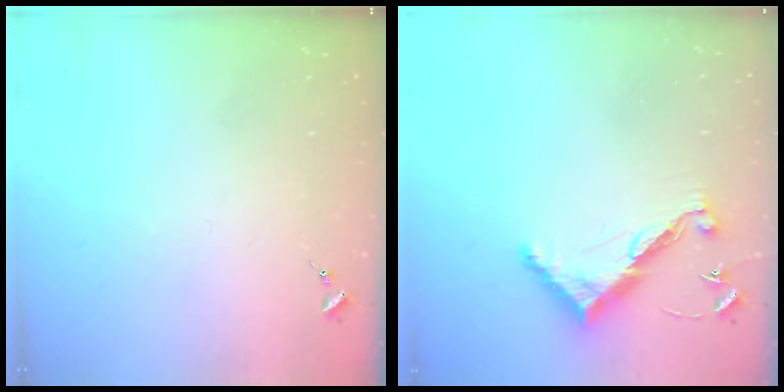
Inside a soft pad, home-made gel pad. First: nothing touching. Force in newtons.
{"total": 10.6, "press": 10.6, "slide": 0.4}